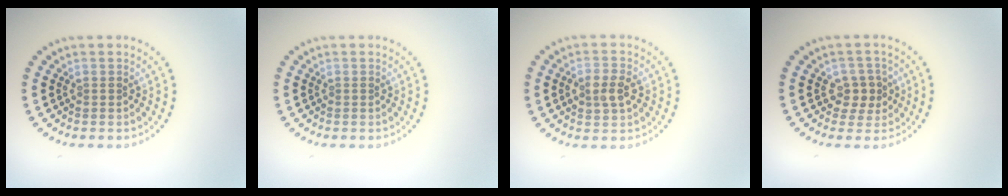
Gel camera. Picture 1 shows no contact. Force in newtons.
{"total": 0.0}
{"total": 2.4, "press": 2.4, "slide": 0.4}
{"total": 2.2, "press": 2.0, "slide": 0.9}